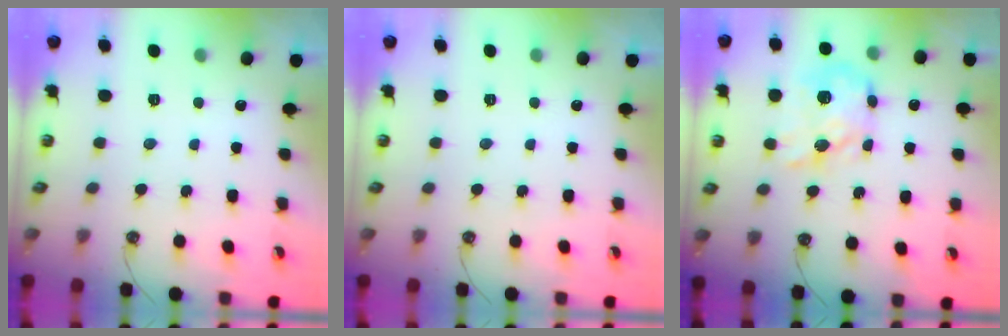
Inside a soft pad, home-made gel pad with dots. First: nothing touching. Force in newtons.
{"total": 0.0}
{"total": 11.2, "press": 11.2, "slide": 0.4}